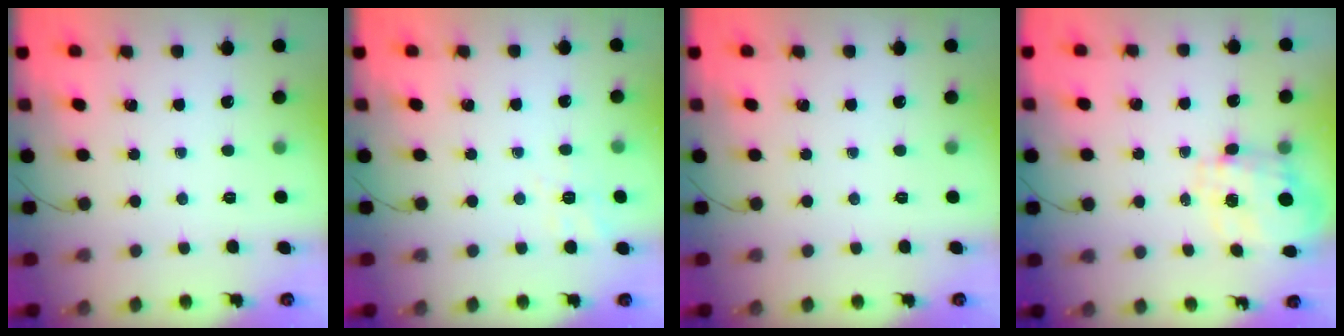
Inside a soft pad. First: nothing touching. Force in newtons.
{"total": 2.2, "press": 0.2, "slide": 2.2}
{"total": 0.0}
{"total": 3.4, "press": 3.2, "slide": 1.1}